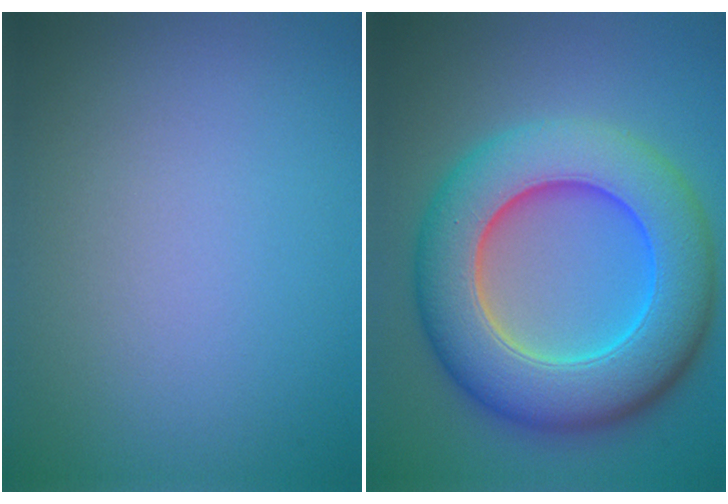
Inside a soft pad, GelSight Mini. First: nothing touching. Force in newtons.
{"total": 11.3, "press": 11.3, "slide": 0.4}